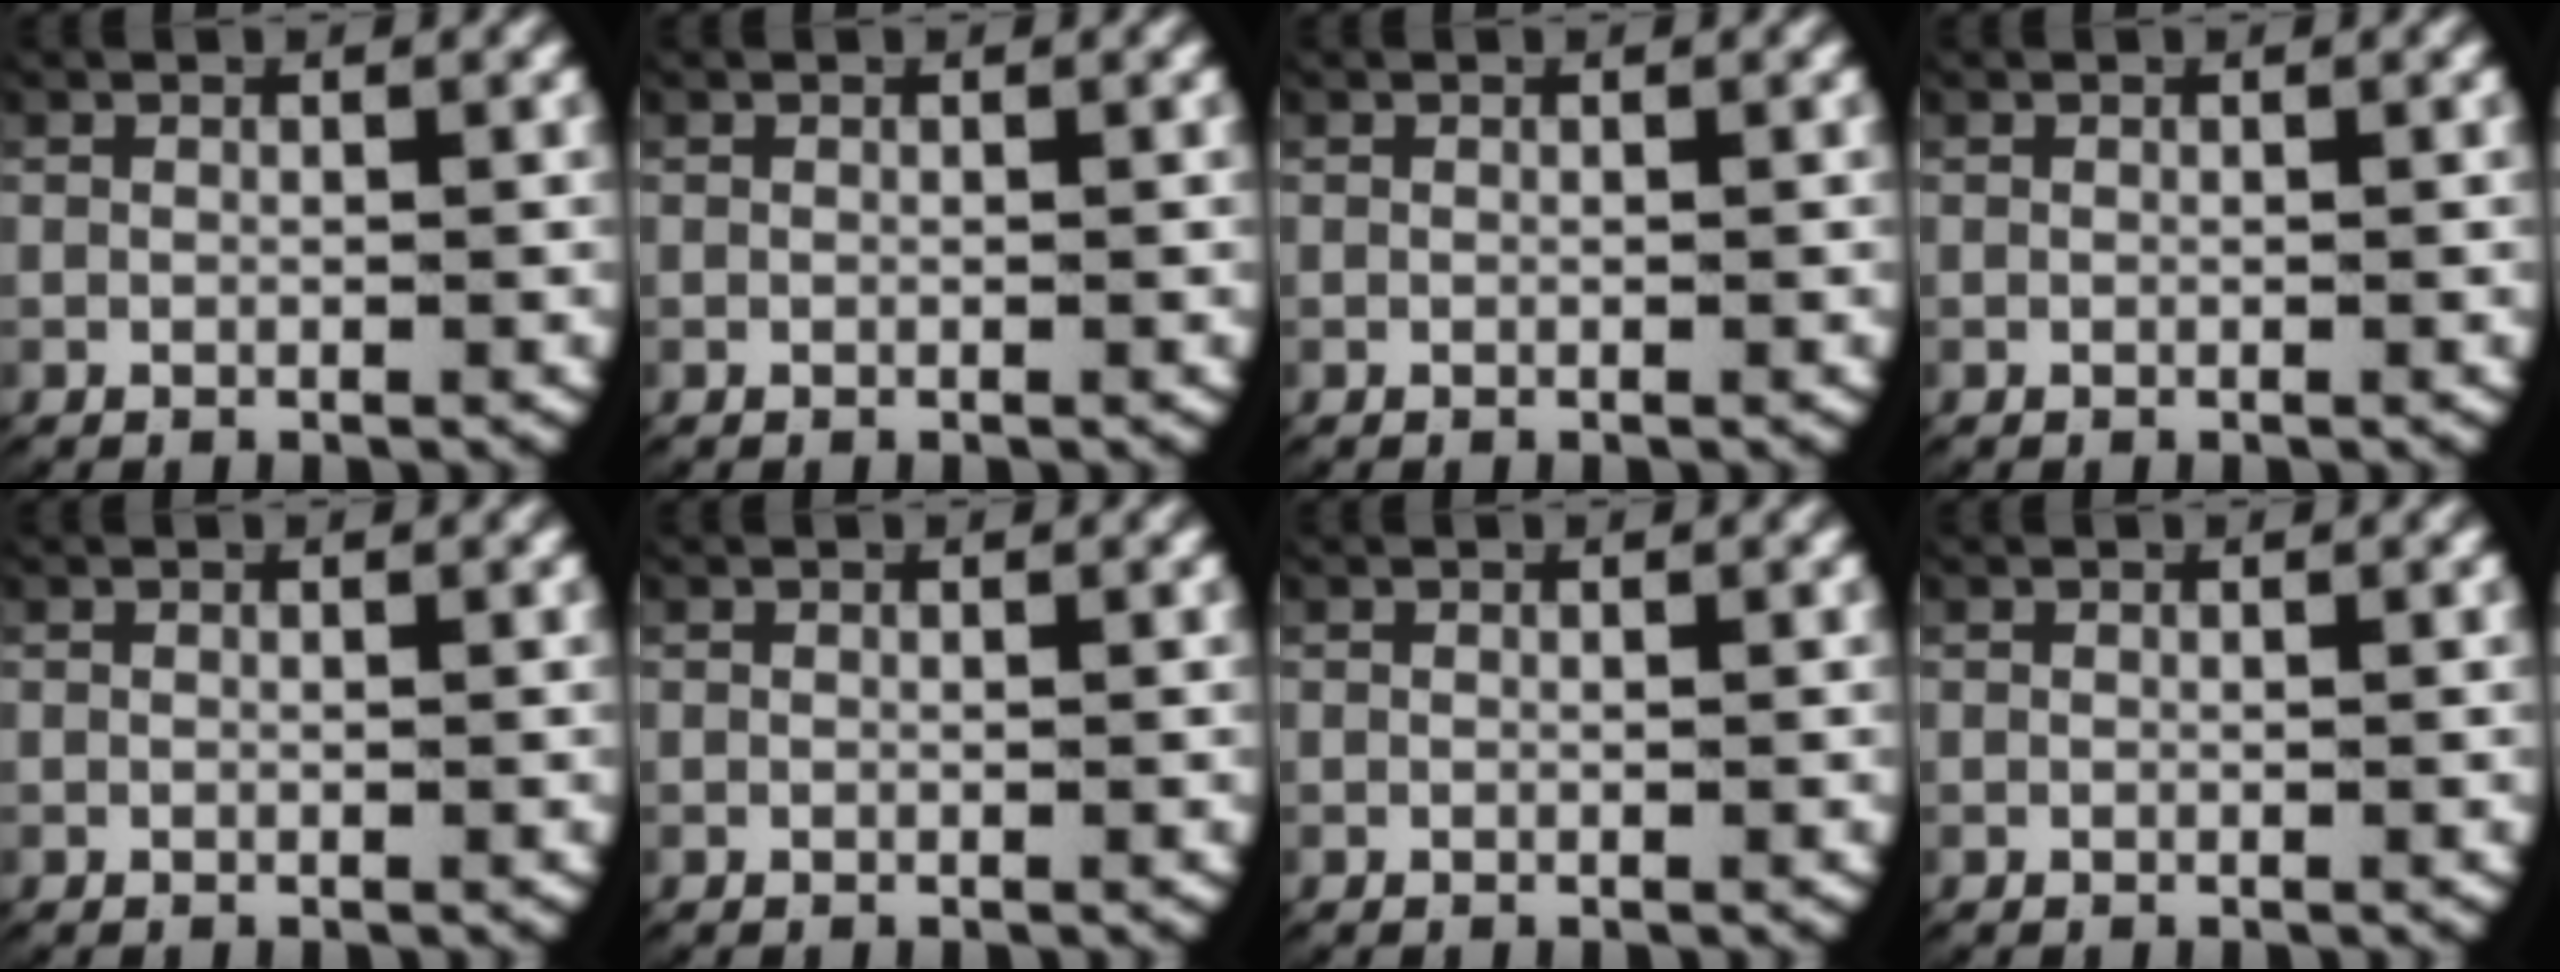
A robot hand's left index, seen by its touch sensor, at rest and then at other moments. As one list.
[{"total": 0.0}, {"total": 0.0}, {"total": 0.0}, {"total": 0.0}, {"total": 0.0}, {"total": 0.0}, {"total": 0.0}]